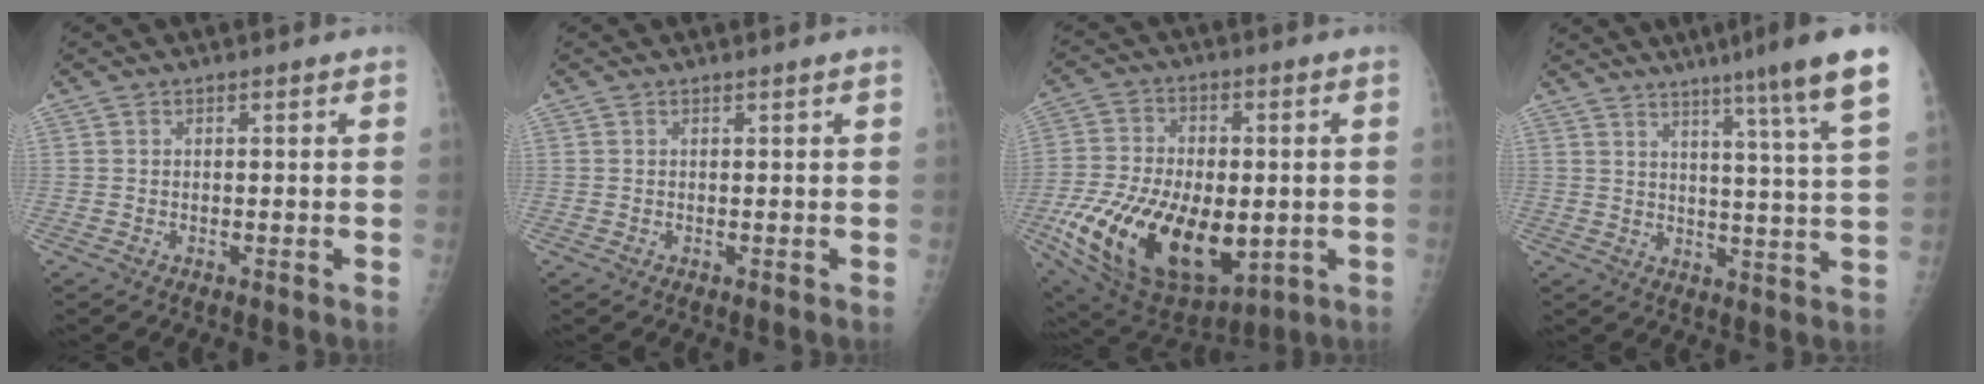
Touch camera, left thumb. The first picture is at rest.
{"total": 0.0}
{"total": 26.8, "force": [-5.8, 15.1, 21.3], "torque": [-0.416, -0.027, -0.073]}
{"total": 15.0, "force": [10.5, -0.3, 10.8], "torque": [-0.147, -0.049, 0.126]}